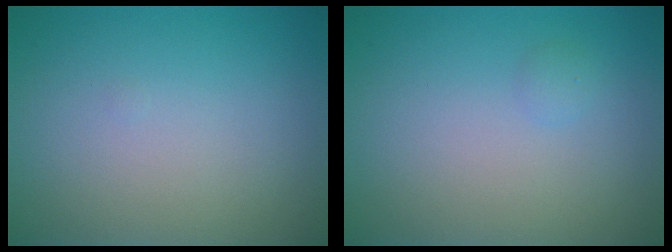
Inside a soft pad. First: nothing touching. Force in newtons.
{"total": 0.6, "press": 0.6, "slide": 0.1}